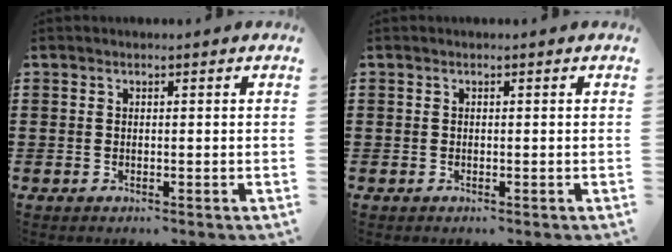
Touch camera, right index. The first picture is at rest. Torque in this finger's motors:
{"motor_torque": [-0.09, 0.07, 0.01, -0.01]}